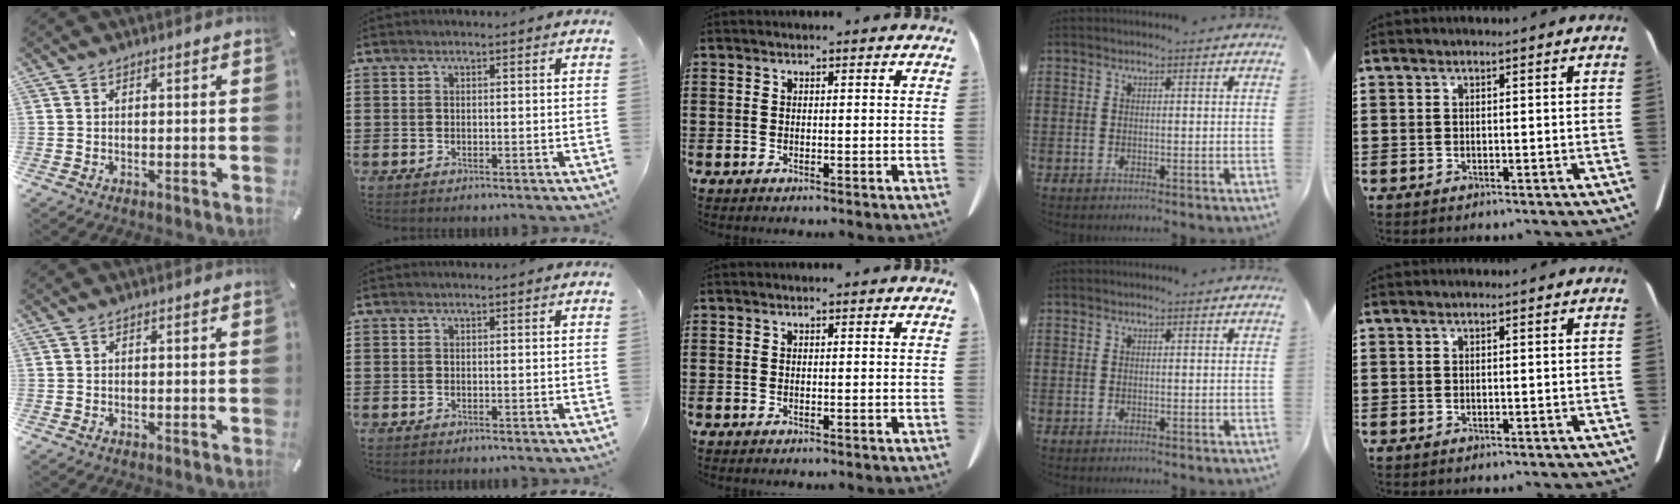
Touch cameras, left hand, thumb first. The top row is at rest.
{}